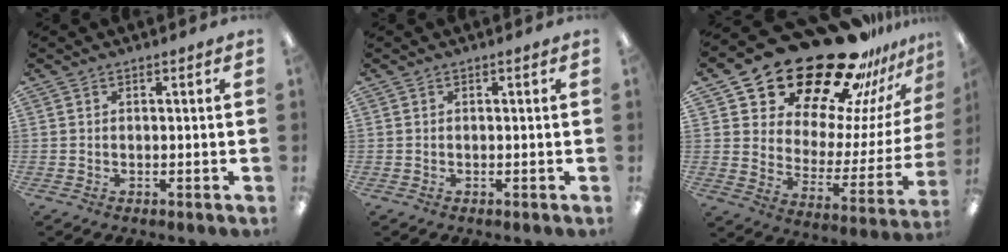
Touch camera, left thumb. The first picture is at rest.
{"total": 0.0}
{"total": 27.7, "force": [22.5, 10.7, 12.1], "torque": [-0.175, -0.170, 0.397]}